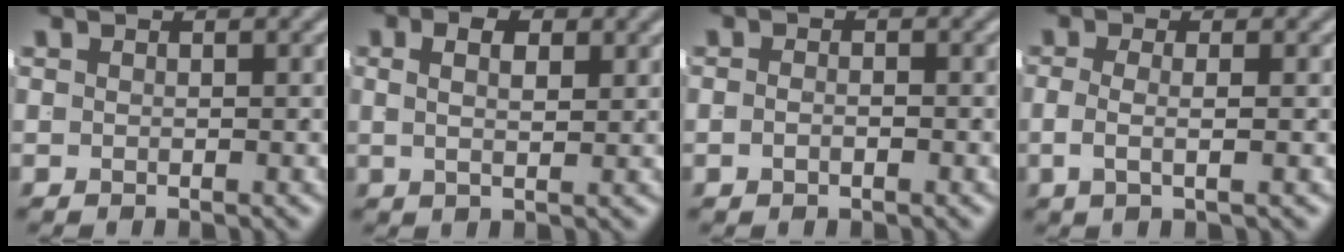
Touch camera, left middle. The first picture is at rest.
{"total": 2.7, "force": [0.8, 0.7, 2.4], "torque": [-0.022, -0.004, 0.016]}
{"total": 1.0, "force": [-0.8, -0.1, 0.6], "torque": [-0.010, -0.001, -0.013]}
{"total": 2.2, "force": [-0.5, -0.1, 2.1], "torque": [-0.041, -0.011, -0.003]}